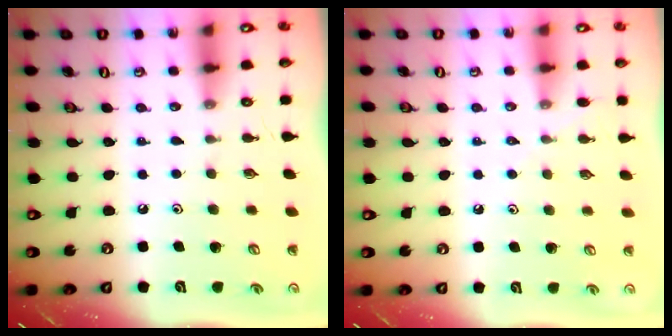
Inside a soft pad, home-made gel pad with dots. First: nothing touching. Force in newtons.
{"total": 4.5, "press": 4.4, "slide": 0.7}